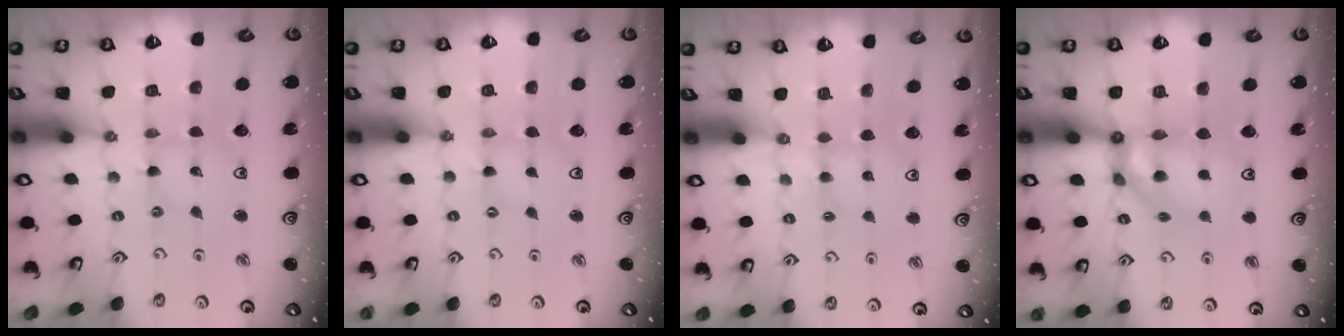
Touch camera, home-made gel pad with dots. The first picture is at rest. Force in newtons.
{"total": 0.0}
{"total": 2.4, "press": 2.4, "slide": 0.4}
{"total": 10.1, "press": 10.0, "slide": 1.6}